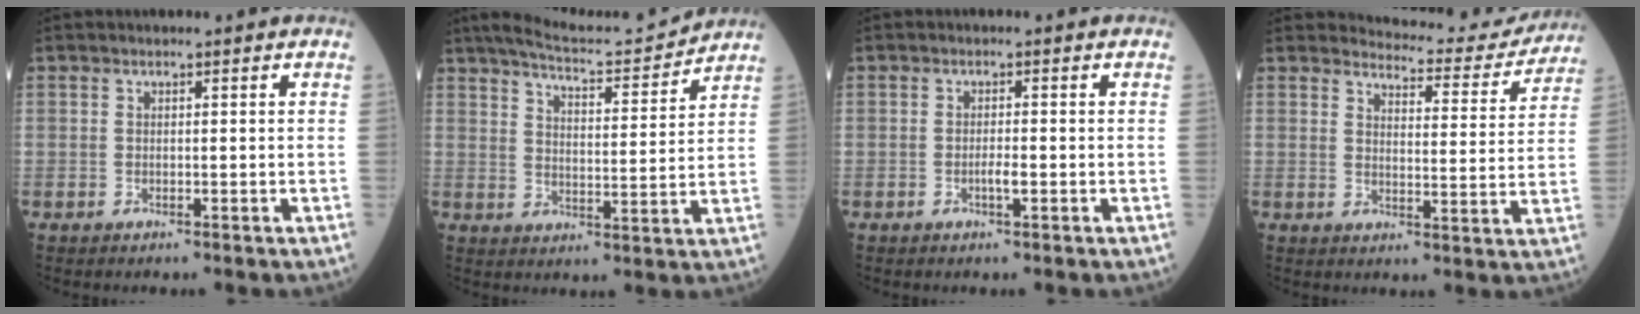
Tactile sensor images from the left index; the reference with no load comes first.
{"total": 11.7, "force": [11.1, 0.2, 3.5], "torque": [-0.061, 0.003, 0.163]}
{"total": 1.5, "force": [-0.8, 0.1, 1.3], "torque": [-0.025, -0.003, -0.015]}
{"total": 11.1, "force": [11.0, 1.7, 0.3], "torque": [0.007, -0.037, 0.119]}